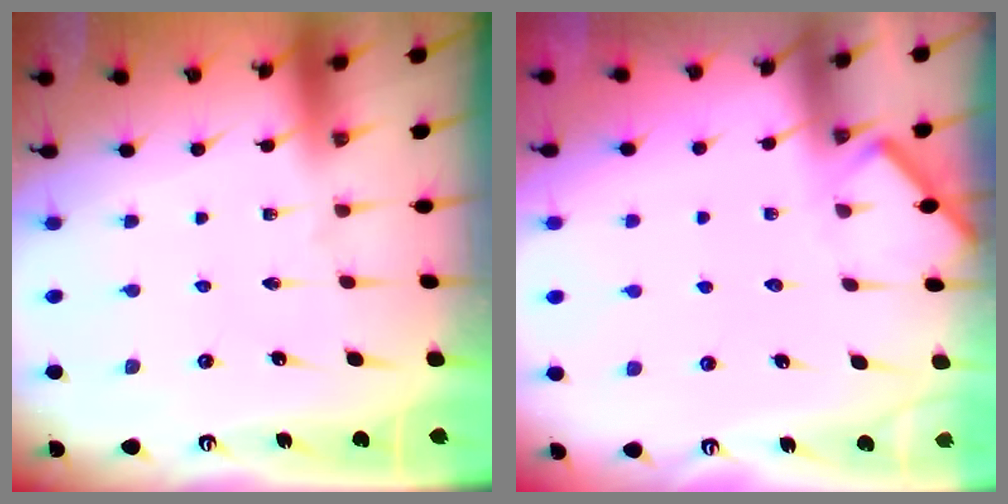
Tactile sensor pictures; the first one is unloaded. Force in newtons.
{"total": 5.2, "press": 5.2, "slide": 0.6}